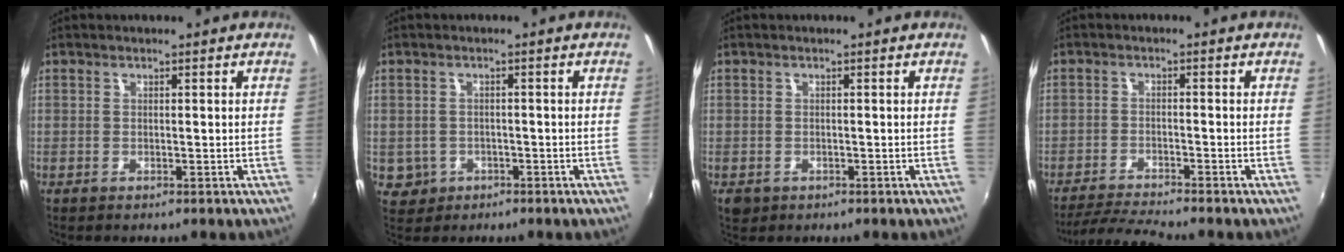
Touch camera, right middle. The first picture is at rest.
{"total": 4.3, "force": [-1.2, 4.0, 1.2], "torque": [-0.038, 0.000, -0.009]}
{"total": 2.2, "force": [-0.9, 1.8, 0.9], "torque": [-0.021, -0.005, -0.012]}
{"total": 6.4, "force": [-6.0, -1.0, 2.0], "torque": [-0.062, -0.013, -0.112]}